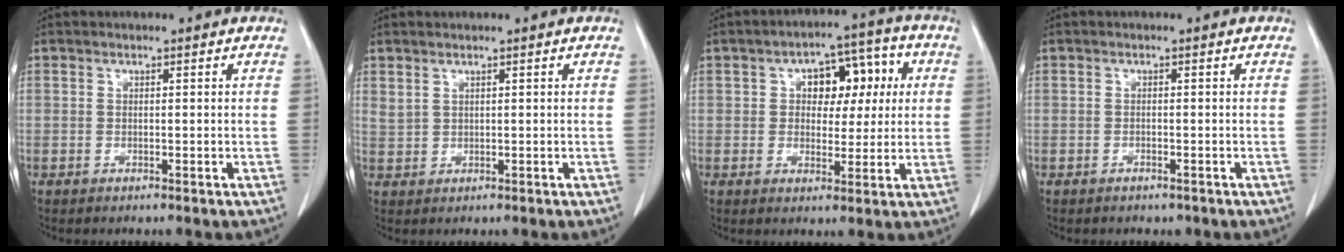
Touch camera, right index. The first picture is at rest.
{"total": 1.4, "force": [1.1, 0.5, 0.6], "torque": [-0.013, 0.004, 0.029]}
{"total": 8.7, "force": [1.8, 5.2, 6.8], "torque": [-0.082, 0.035, 0.029]}
{"total": 1.2, "force": [-0.9, 0.7, 0.2], "torque": [-0.004, 0.001, -0.009]}